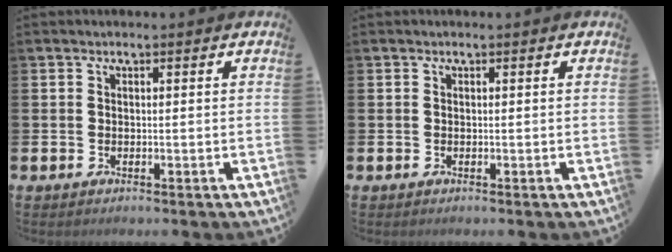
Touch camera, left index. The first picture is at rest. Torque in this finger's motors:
{"motor_torque": [-0.09, -0.03, -0.01, -0.03]}